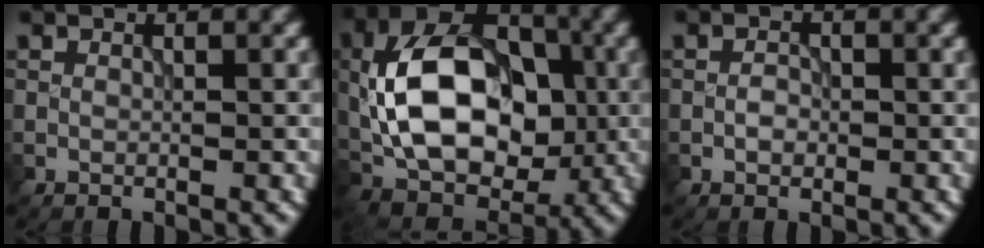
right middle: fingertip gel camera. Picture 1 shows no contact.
{"total": 12.7, "force": [-0.5, 8.2, 9.6], "torque": [-0.170, 0.017, -0.018]}
{"total": 1.1, "force": [-0.4, 0.8, 0.8], "torque": [-0.014, 0.003, -0.010]}